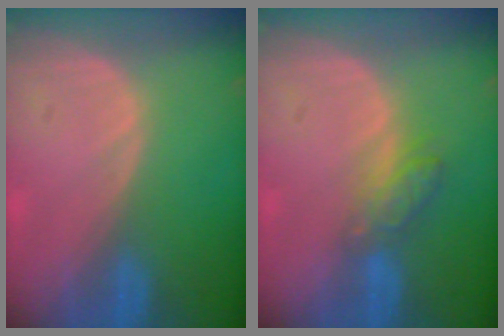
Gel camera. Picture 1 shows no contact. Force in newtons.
{"total": 4.4, "press": 4.1, "slide": 1.6}